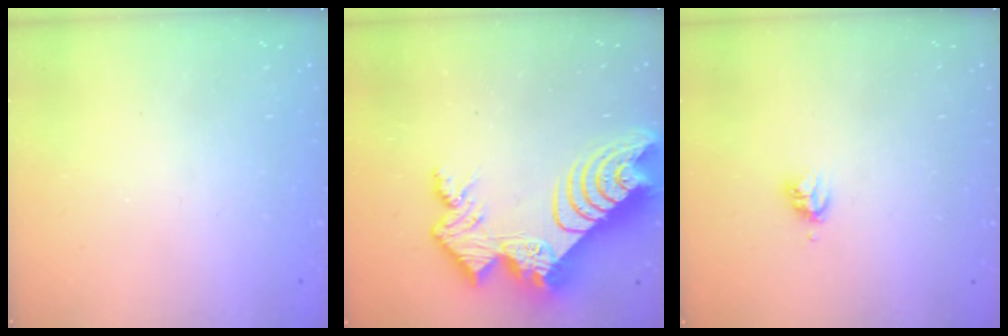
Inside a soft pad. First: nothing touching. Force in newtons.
{"total": 16.3, "press": 16.2, "slide": 1.4}
{"total": 3.7, "press": 3.6, "slide": 0.5}